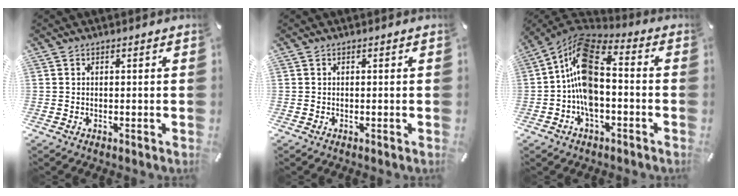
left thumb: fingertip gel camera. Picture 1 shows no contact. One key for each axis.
{"total": 0.0}
{"total": 13.0, "fx": -2.4, "fy": 7.4, "fz": 10.4, "tx": -0.195, "ty": 0.006, "tz": -0.045}